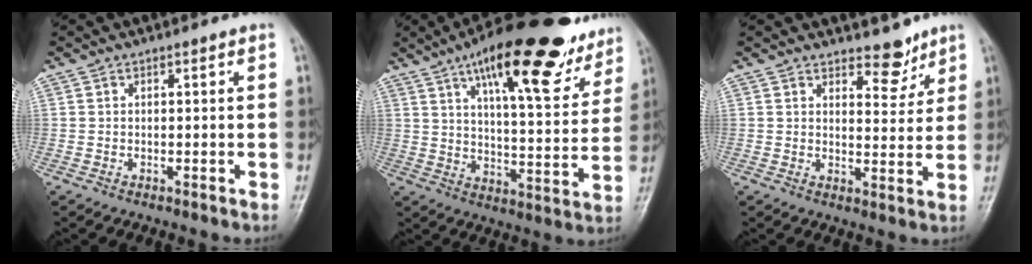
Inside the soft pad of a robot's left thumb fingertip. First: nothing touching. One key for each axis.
{"total": 23.7, "fx": 14.8, "fy": 7.7, "fz": 16.8, "tx": -0.211, "ty": -0.040, "tz": 0.220}
{"total": 5.2, "fx": 4.1, "fy": 2.5, "fz": 1.9, "tx": 0.001, "ty": -0.032, "tz": 0.060}